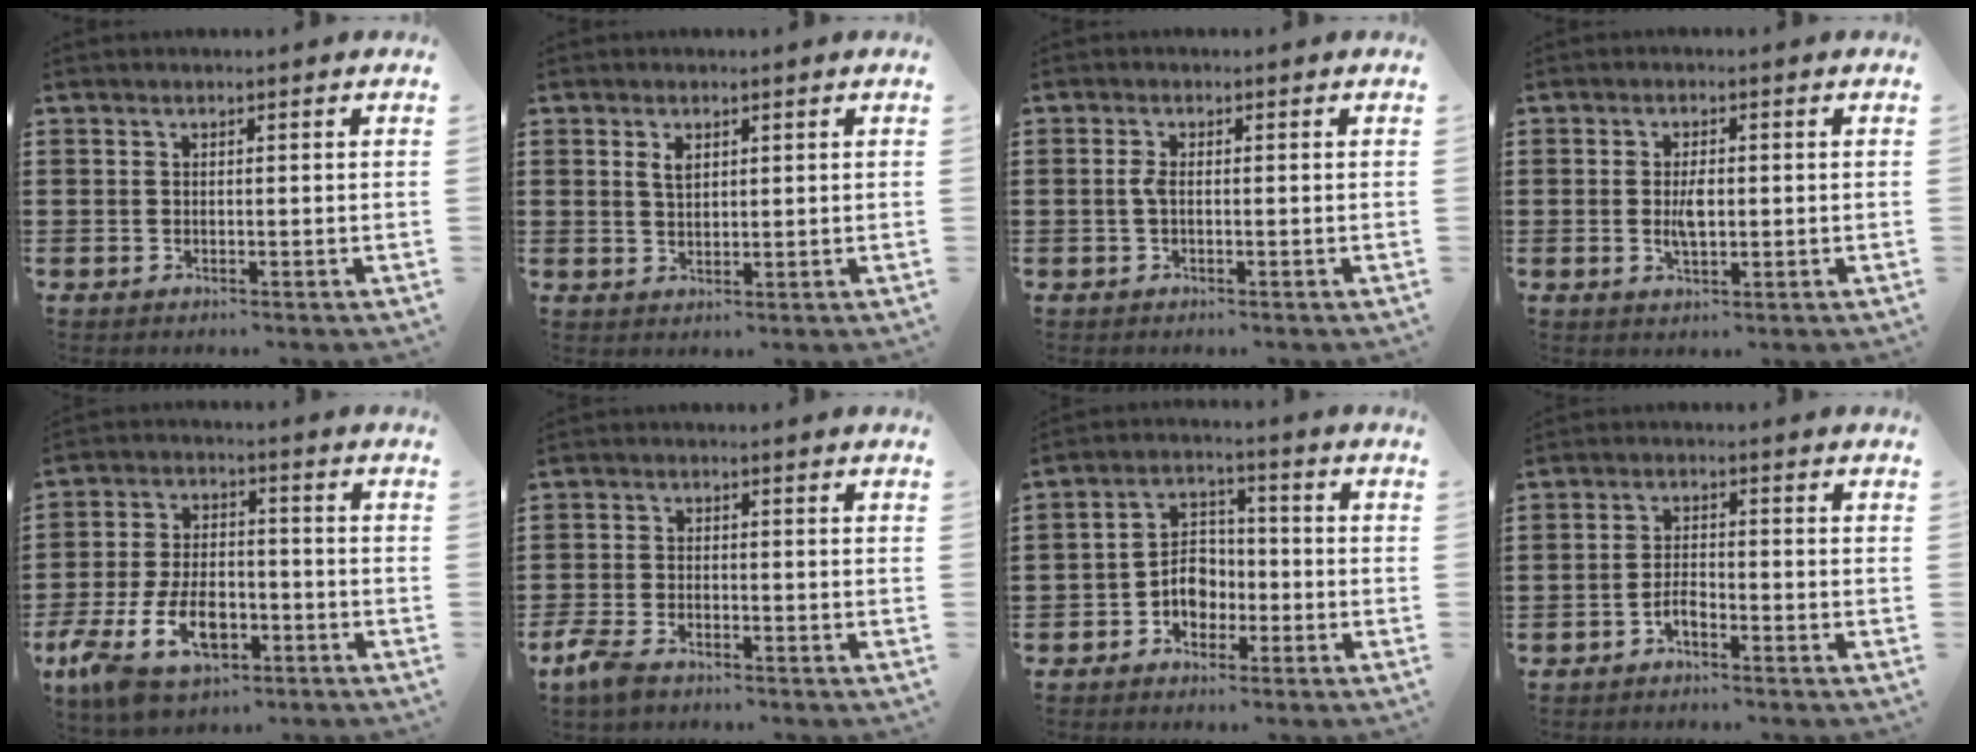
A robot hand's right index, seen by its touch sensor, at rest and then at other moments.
{"total": 2.0, "force": [1.0, 1.0, 1.4], "torque": [-0.032, 0.004, 0.018]}
{"total": 1.8, "force": [-0.3, 0.5, 1.7], "torque": [-0.040, -0.001, -0.008]}
{"total": 3.5, "force": [-0.1, 1.5, 3.2], "torque": [-0.067, 0.001, -0.004]}
{"total": 10.9, "force": [-5.1, 5.8, 7.6], "torque": [-0.174, 0.004, -0.094]}
{"total": 3.0, "force": [-2.4, 1.2, 1.3], "torque": [-0.046, -0.001, -0.053]}
{"total": 4.8, "force": [-1.9, 3.7, 2.5], "torque": [-0.044, 0.009, -0.040]}
{"total": 2.2, "force": [-1.7, 0.6, 1.4], "torque": [-0.027, 0.006, -0.033]}